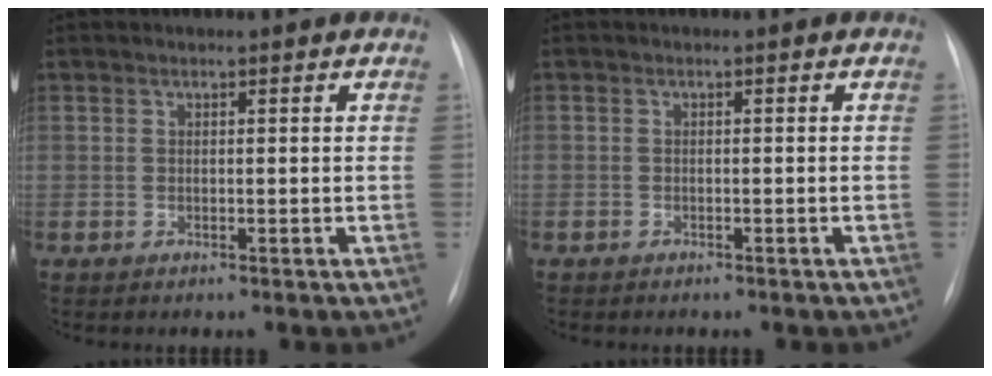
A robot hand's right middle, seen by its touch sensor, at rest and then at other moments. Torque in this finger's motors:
{"motor_torque": [0.15, -0.23, -0.34, -0.16]}